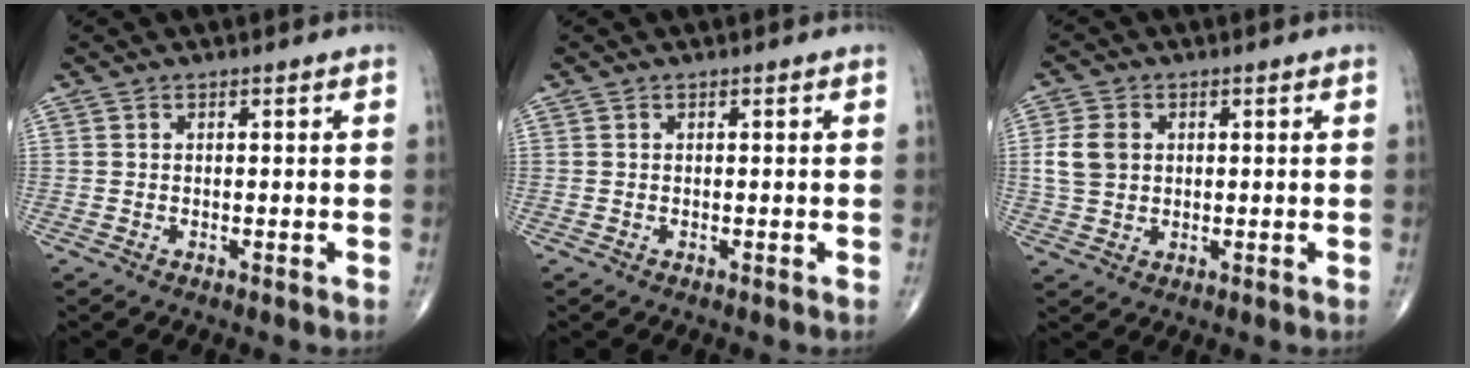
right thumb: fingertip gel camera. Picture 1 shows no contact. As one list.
[{"total": 0.0}, {"total": 5.9, "force": [0.9, 4.6, 3.6], "torque": [-0.065, 0.000, 0.019]}]